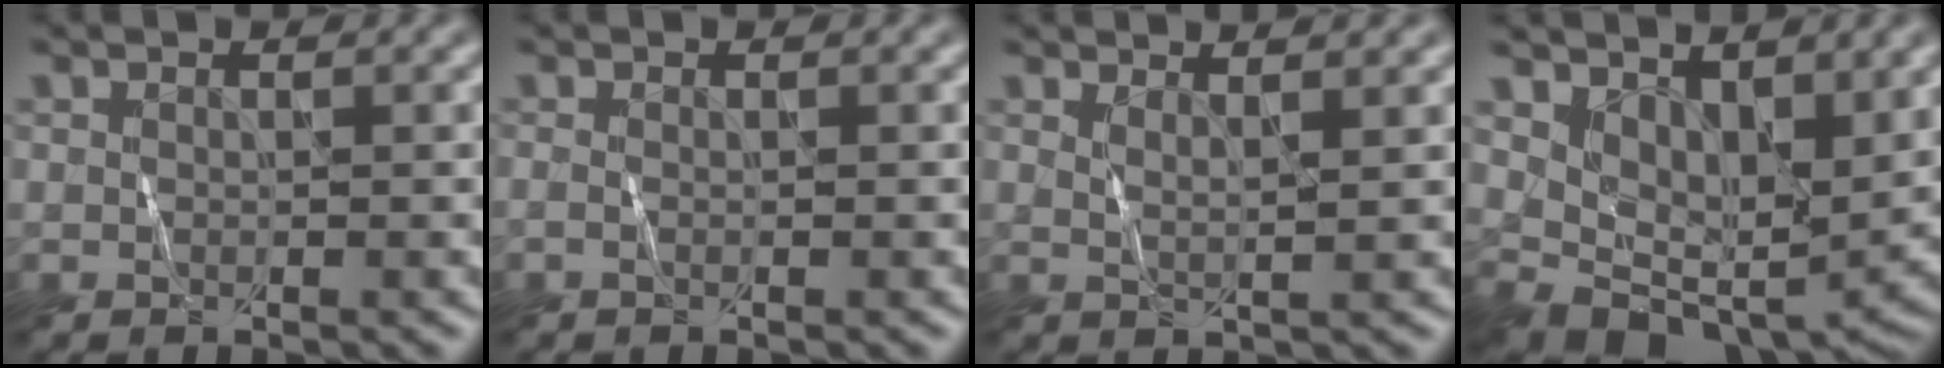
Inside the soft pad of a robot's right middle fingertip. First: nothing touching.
{"total": 0.5, "force": [-0.2, 0.2, 0.5], "torque": [-0.012, -0.004, -0.004]}
{"total": 2.3, "force": [1.6, 0.6, 1.5], "torque": [-0.018, 0.006, 0.010]}
{"total": 6.0, "force": [2.0, 3.7, 4.3], "torque": [-0.081, -0.021, 0.042]}